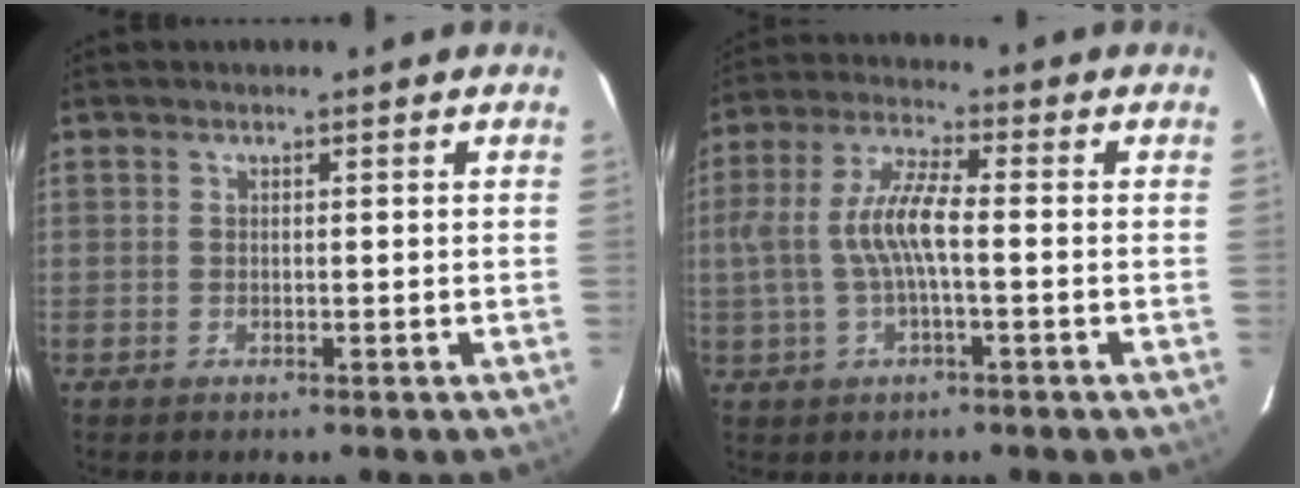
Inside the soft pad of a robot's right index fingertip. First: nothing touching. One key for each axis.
{"total": 9.2, "fx": -0.9, "fy": 2.4, "fz": 8.8, "tx": -0.184, "ty": 0.007, "tz": -0.013}